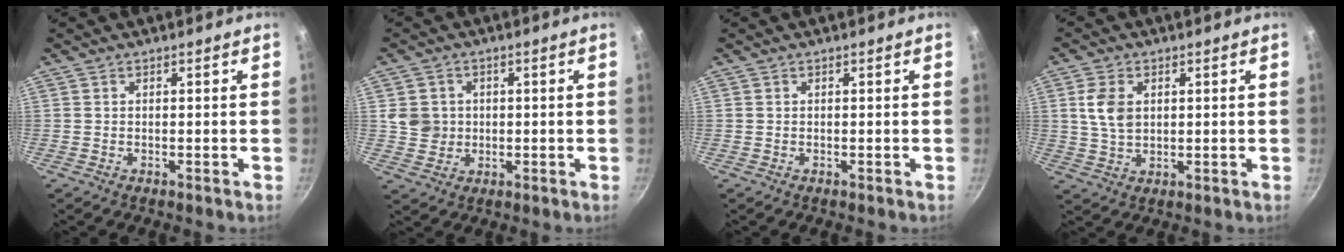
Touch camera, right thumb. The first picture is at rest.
{"total": 5.2, "force": [0.7, 4.9, 1.4], "torque": [-0.004, 0.004, 0.017]}
{"total": 0.0}
{"total": 6.4, "force": [1.5, 4.3, 4.6], "torque": [-0.082, -0.002, 0.030]}